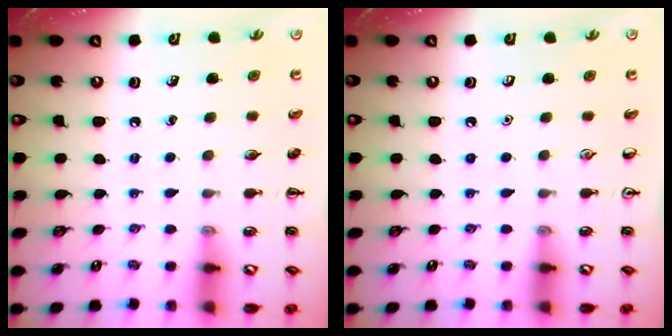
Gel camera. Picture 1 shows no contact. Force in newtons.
{"total": 0.0}